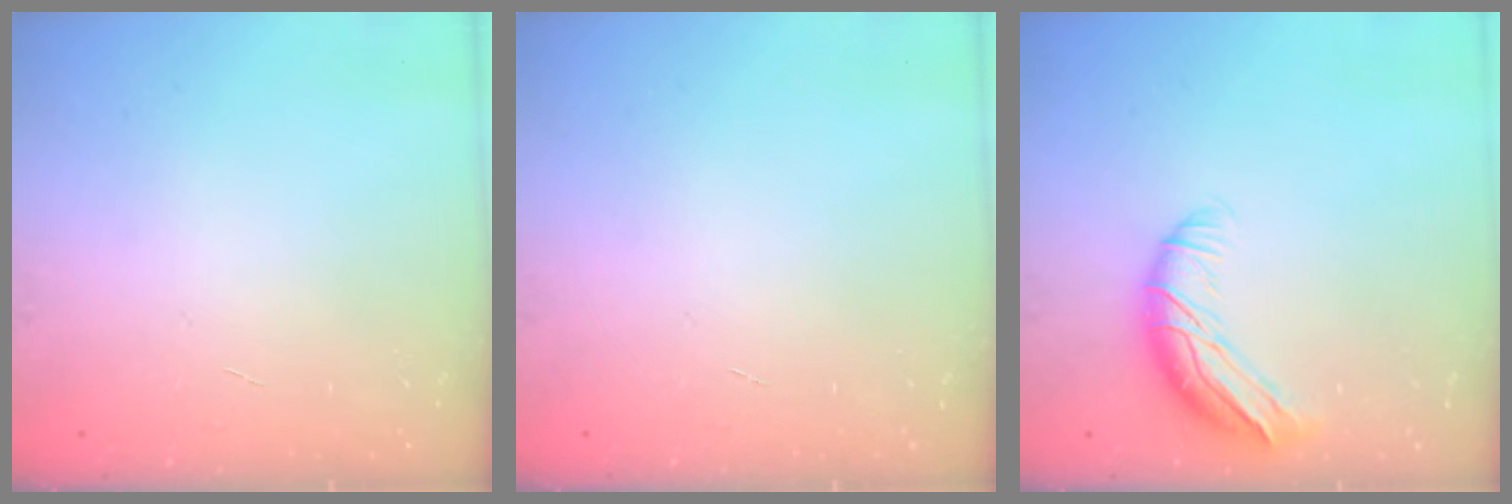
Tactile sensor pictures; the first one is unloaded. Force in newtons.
{"total": 0.0}
{"total": 10.2, "press": 9.9, "slide": 2.5}